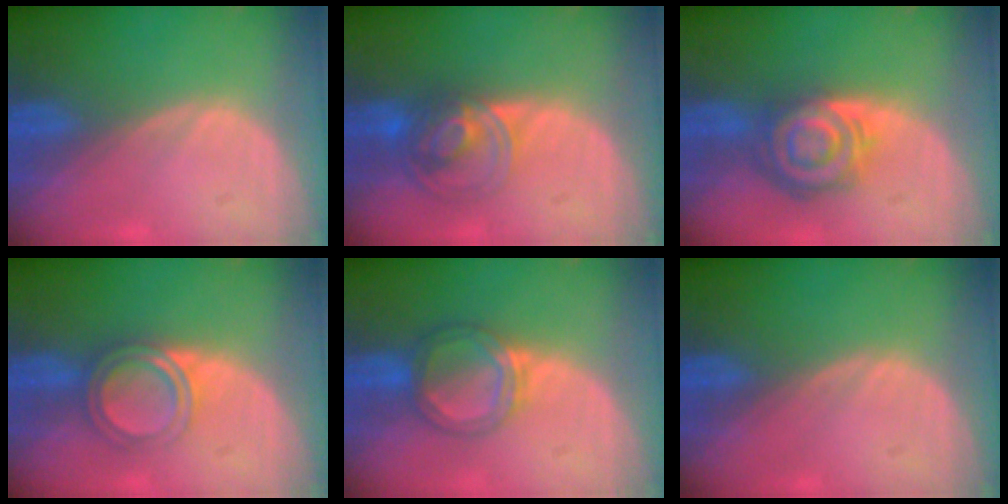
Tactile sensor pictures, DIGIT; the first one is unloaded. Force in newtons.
{"total": 7.6, "press": 6.2, "slide": 4.3}
{"total": 8.0, "press": 7.1, "slide": 3.8}
{"total": 4.8, "press": 4.5, "slide": 1.7}
{"total": 5.4, "press": 5.1, "slide": 1.9}
{"total": 0.0}